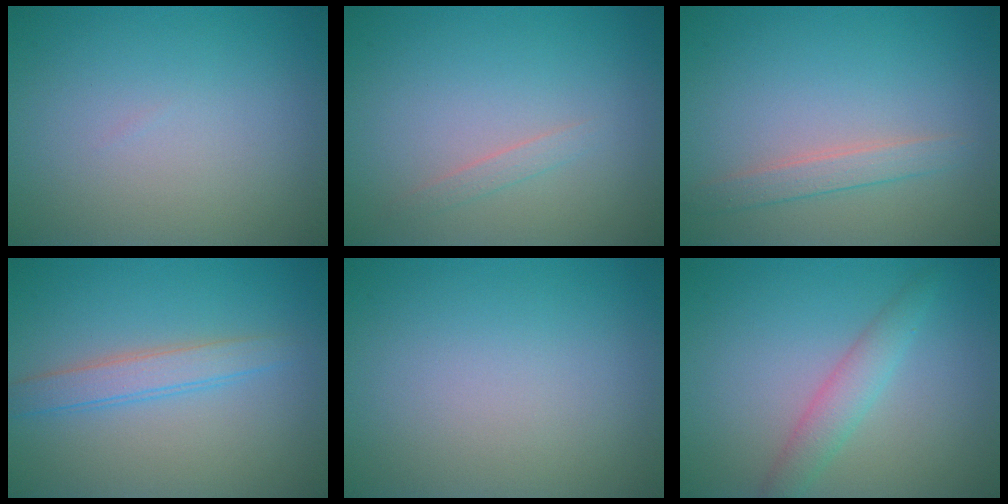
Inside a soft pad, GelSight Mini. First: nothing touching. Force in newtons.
{"total": 0.8, "press": 0.8, "slide": 0.1}
{"total": 1.8, "press": 1.8, "slide": 0.1}
{"total": 2.5, "press": 2.5, "slide": 0.0}
{"total": 0.0}
{"total": 2.9, "press": 2.9, "slide": 0.1}